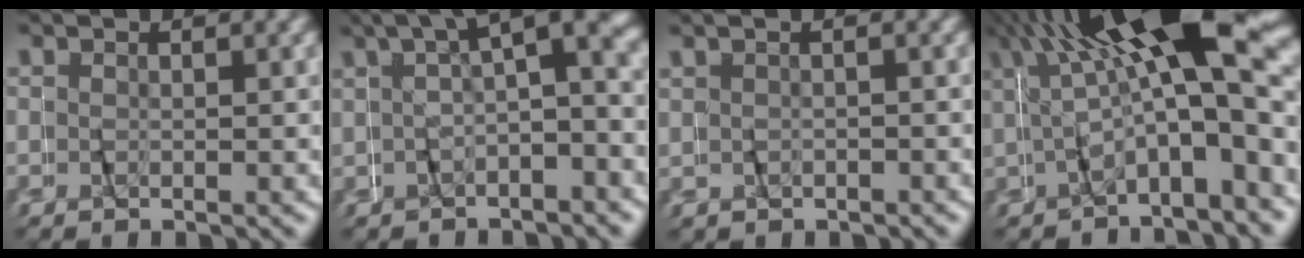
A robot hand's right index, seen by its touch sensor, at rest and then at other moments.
{"total": 5.6, "force": [1.7, 1.6, 5.1], "torque": [-0.057, 0.031, 0.013]}
{"total": 1.2, "force": [0.5, 1.0, 0.5], "torque": [-0.020, 0.004, 0.011]}
{"total": 11.2, "force": [2.9, 4.4, 9.9], "torque": [-0.158, 0.024, 0.039]}